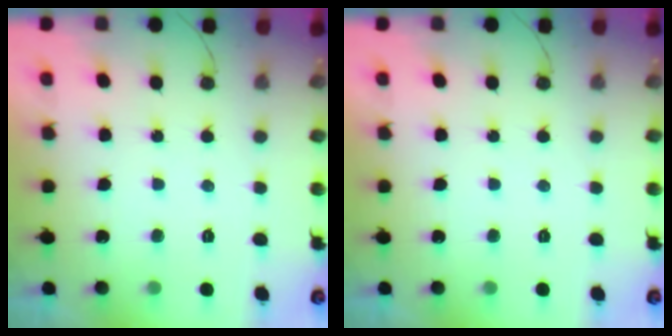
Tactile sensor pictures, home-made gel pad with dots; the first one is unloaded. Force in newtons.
{"total": 0.0}